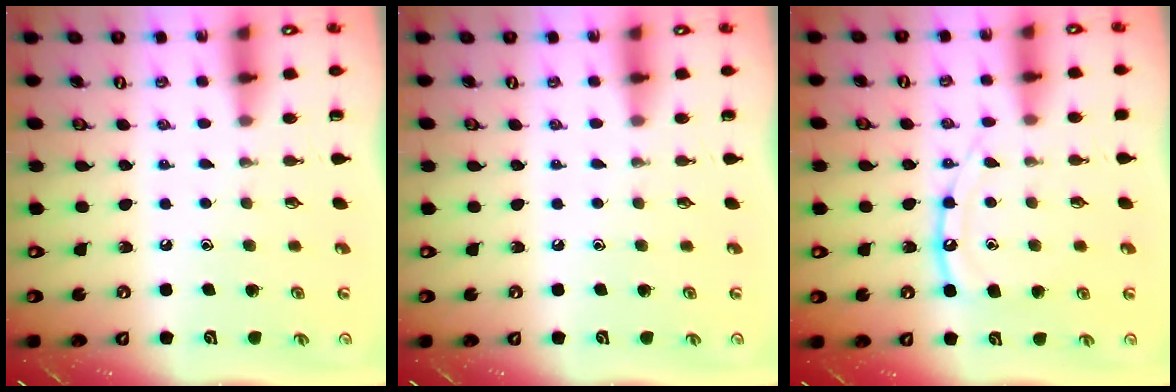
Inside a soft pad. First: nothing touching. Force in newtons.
{"total": 0.0}
{"total": 11.8, "press": 11.7, "slide": 1.1}